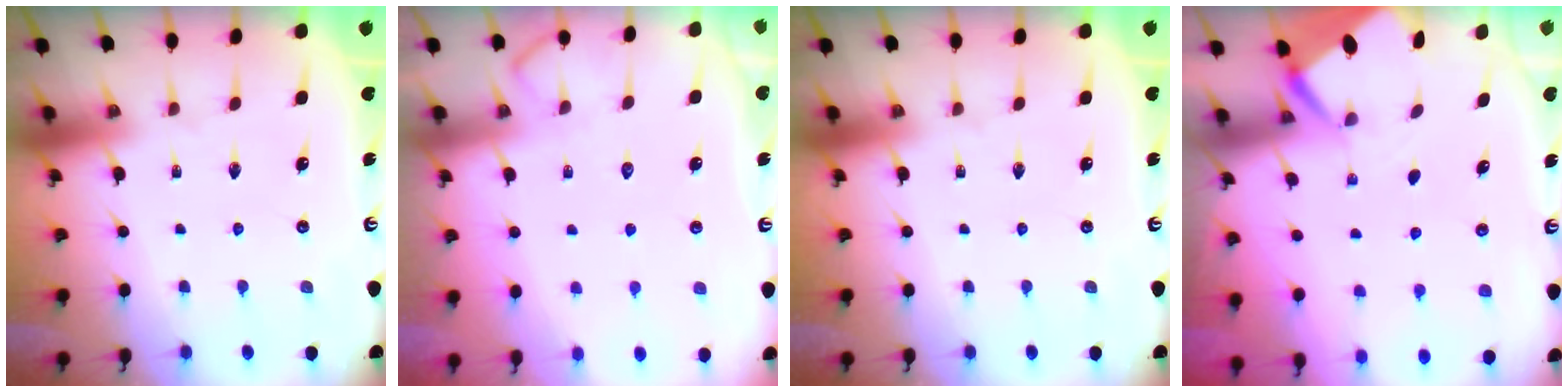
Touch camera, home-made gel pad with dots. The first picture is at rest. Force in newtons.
{"total": 6.1, "press": 6.1, "slide": 0.7}
{"total": 0.0}
{"total": 2.6, "press": 2.6, "slide": 0.3}